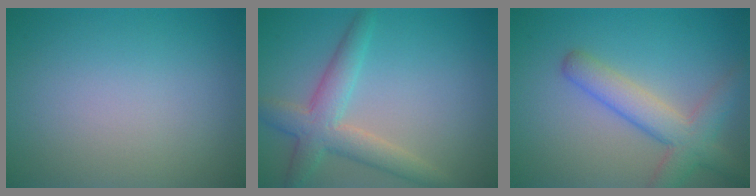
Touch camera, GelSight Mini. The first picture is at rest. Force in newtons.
{"total": 4.3, "press": 4.3, "slide": 0.2}
{"total": 4.8, "press": 4.8, "slide": 0.2}